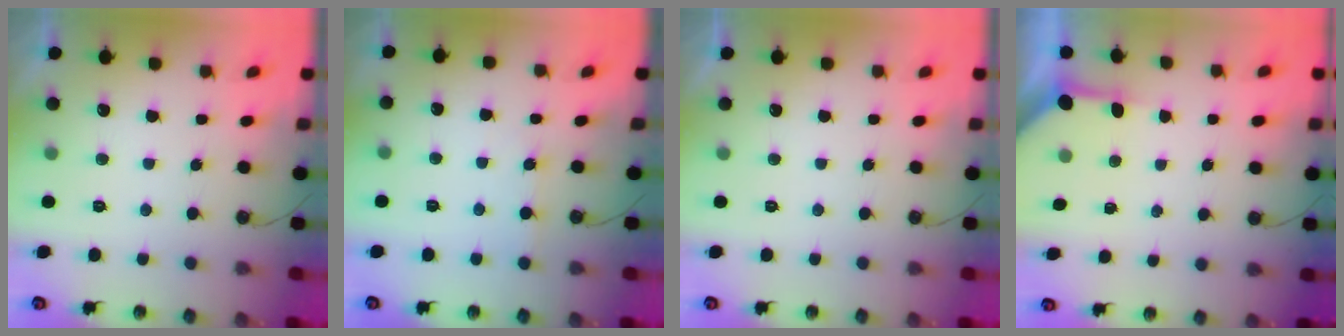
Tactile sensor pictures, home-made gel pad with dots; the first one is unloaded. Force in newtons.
{"total": 3.1, "press": 3.1, "slide": 0.4}
{"total": 0.0}
{"total": 3.2, "press": 3.2, "slide": 0.3}